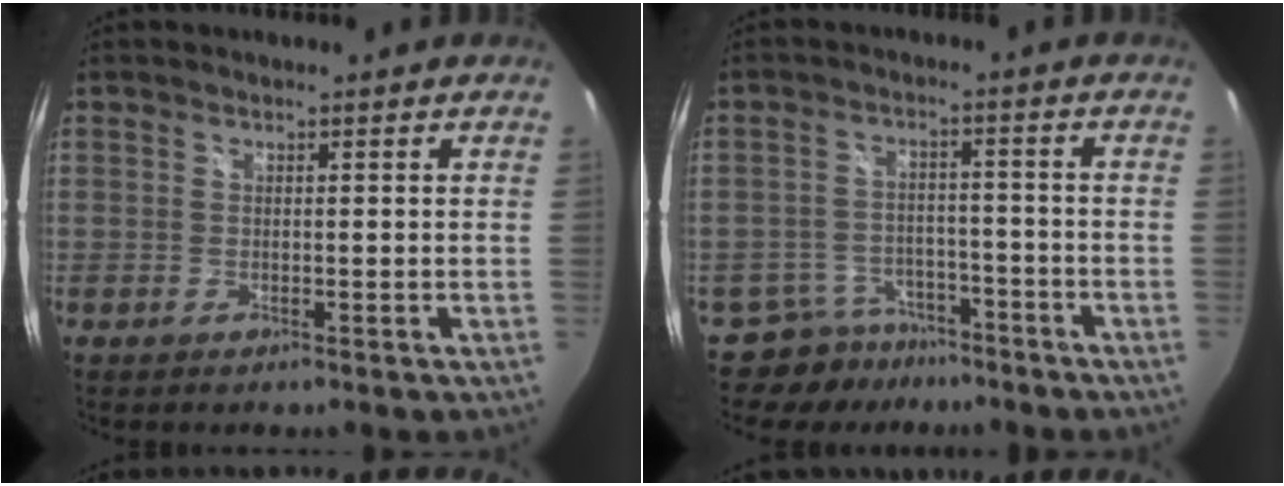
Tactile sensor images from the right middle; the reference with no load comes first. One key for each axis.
{"total": 7.8, "fx": -6.5, "fy": 4.4, "fz": 0.4, "tx": -0.022, "ty": 0.016, "tz": -0.093}